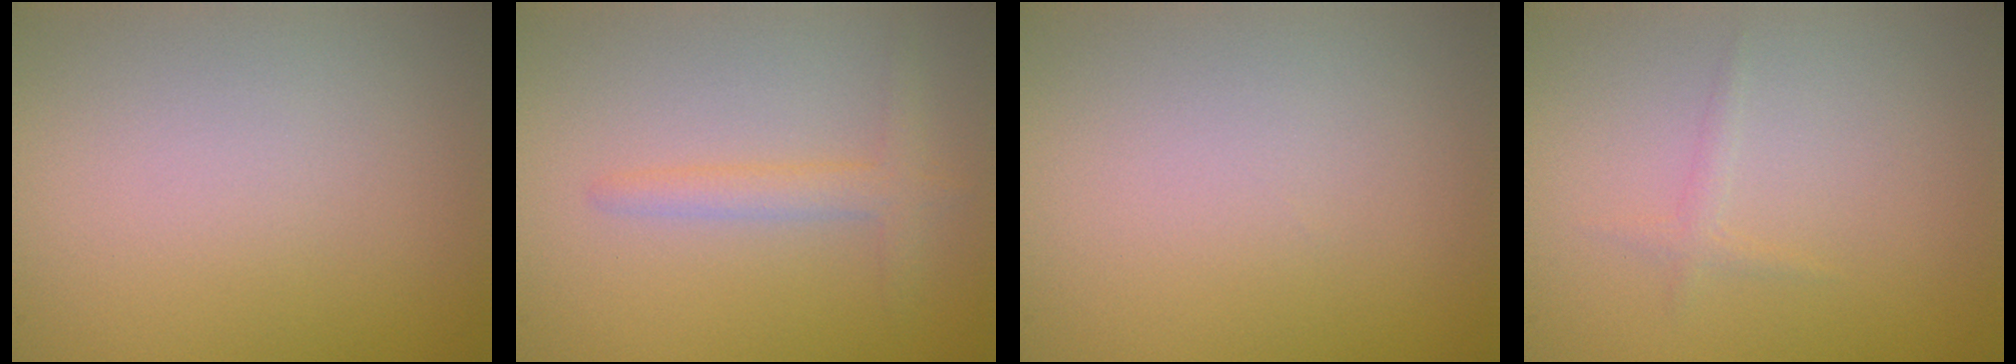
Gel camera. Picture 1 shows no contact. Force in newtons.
{"total": 2.1, "press": 2.1, "slide": 0.2}
{"total": 0.0}
{"total": 0.8, "press": 0.8, "slide": 0.0}